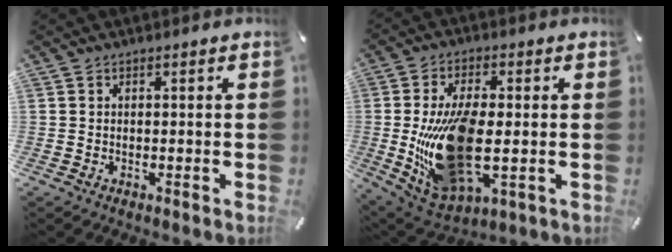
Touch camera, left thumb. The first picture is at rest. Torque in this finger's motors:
{"motor_torque": [0.77, 2.00, 2.28, 0.19, 0.36]}